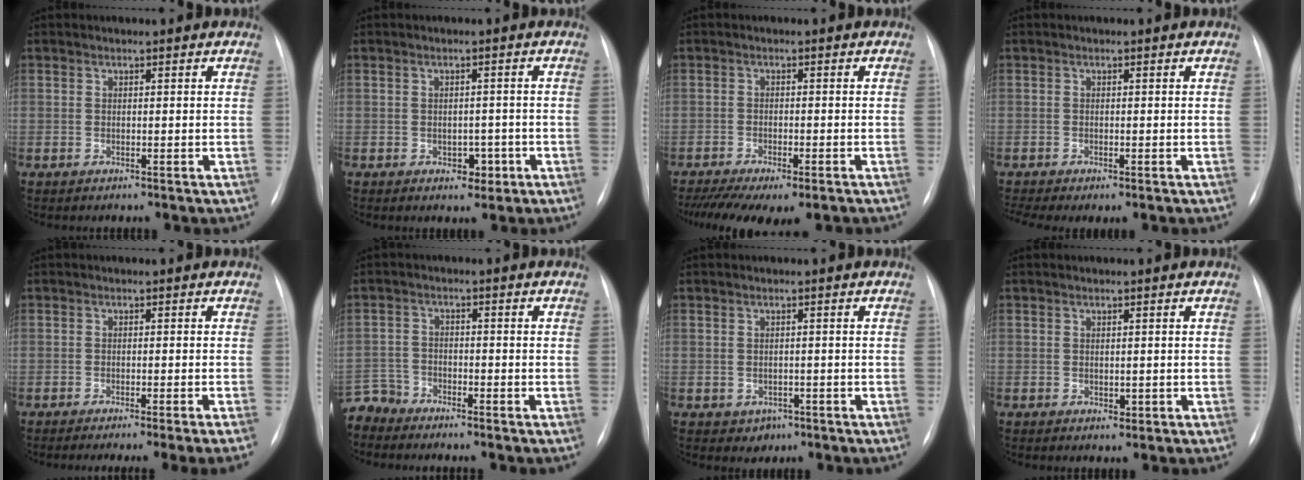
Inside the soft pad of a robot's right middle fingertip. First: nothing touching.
{"total": 2.9, "force": [-1.2, 2.1, 1.5], "torque": [-0.011, 0.004, -0.009]}
{"total": 13.0, "force": [-10.0, 3.8, 7.4], "torque": [-0.144, -0.015, -0.142]}
{"total": 3.7, "force": [-2.6, 1.0, 2.4], "torque": [-0.044, -0.008, -0.037]}
{"total": 8.6, "force": [-7.1, -1.7, 4.6], "torque": [-0.029, -0.016, -0.097]}
{"total": 4.5, "force": [-4.3, 1.1, -0.8], "torque": [0.024, -0.004, -0.084]}
{"total": 2.2, "force": [-1.0, 1.8, 0.5], "torque": [-0.005, 0.006, -0.007]}
{"total": 0.9, "force": [-0.2, 0.7, 0.6], "torque": [-0.006, -0.001, -0.001]}